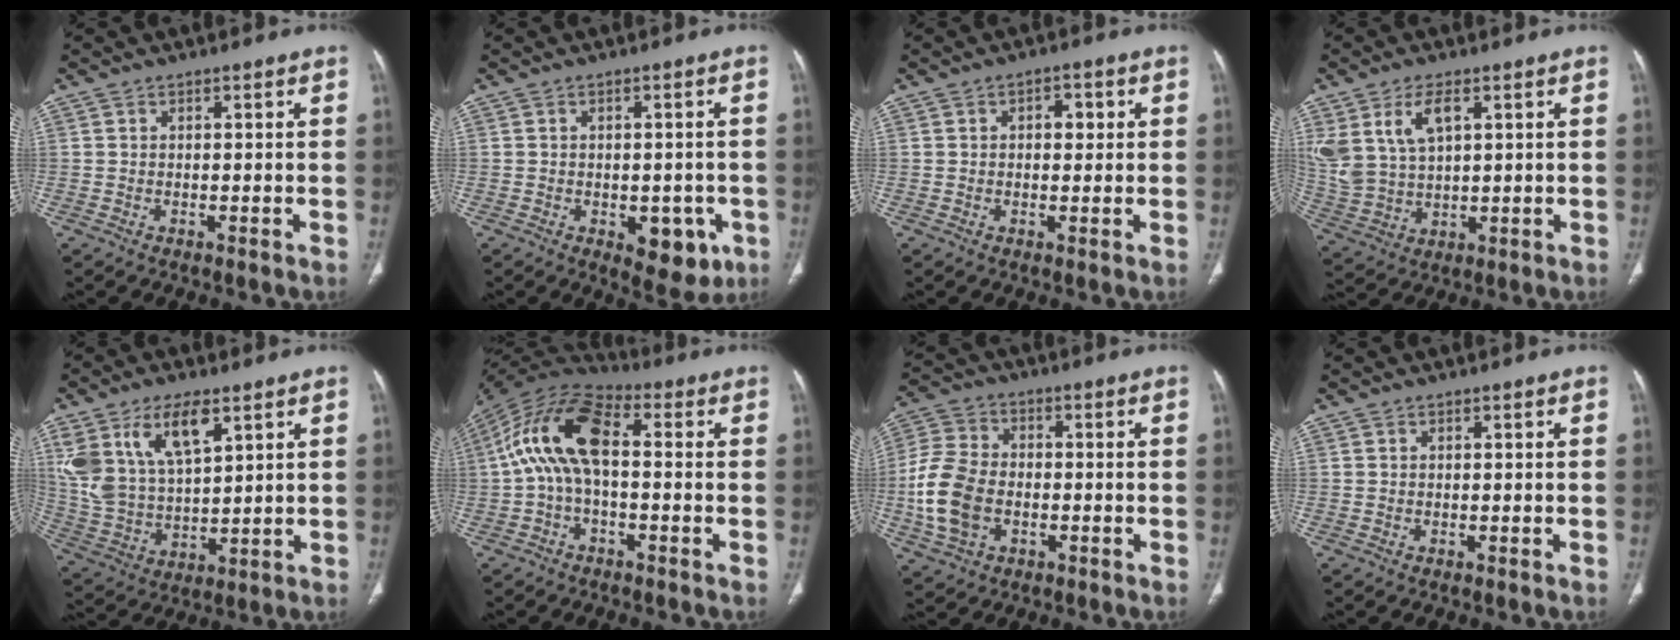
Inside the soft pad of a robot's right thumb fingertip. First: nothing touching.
{"total": 8.2, "force": [-2.9, 4.6, 6.1], "torque": [-0.045, 0.005, -0.025]}
{"total": 3.5, "force": [0.8, 2.2, 2.6], "torque": [-0.022, 0.002, 0.009]}
{"total": 11.5, "force": [4.8, 6.5, 8.2], "torque": [-0.176, -0.010, 0.110]}
{"total": 15.6, "force": [7.6, 7.6, 11.3], "torque": [-0.214, -0.020, 0.160]}
{"total": 14.1, "force": [0.3, 7.0, 12.2], "torque": [-0.236, 0.043, -0.006]}
{"total": 12.5, "force": [-2.5, 8.7, 8.7], "torque": [-0.183, 0.014, -0.048]}
{"total": 0.0}